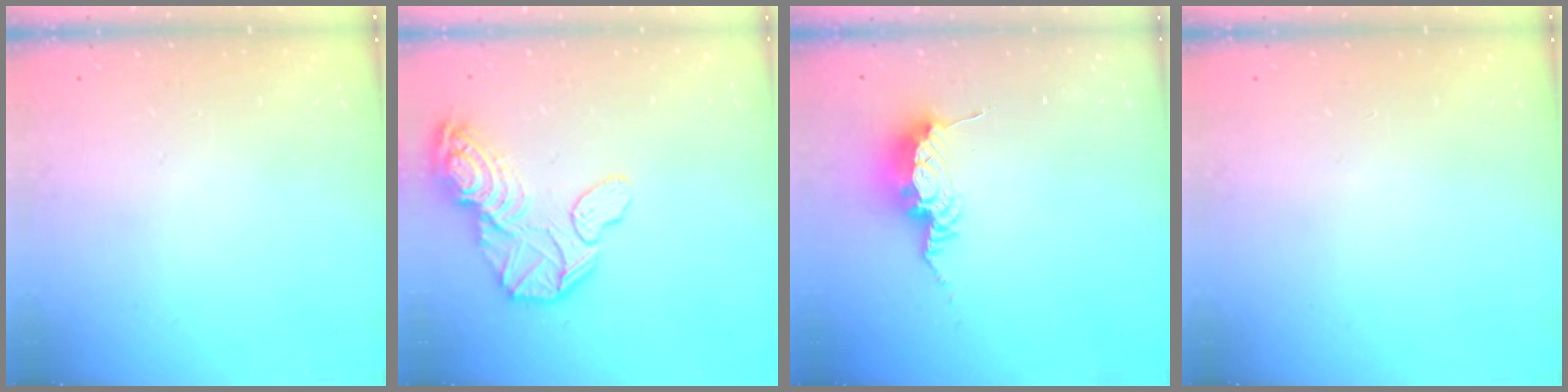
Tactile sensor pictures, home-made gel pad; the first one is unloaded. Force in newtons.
{"total": 23.3, "press": 20.1, "slide": 11.9}
{"total": 9.6, "press": 9.5, "slide": 0.7}
{"total": 0.0}